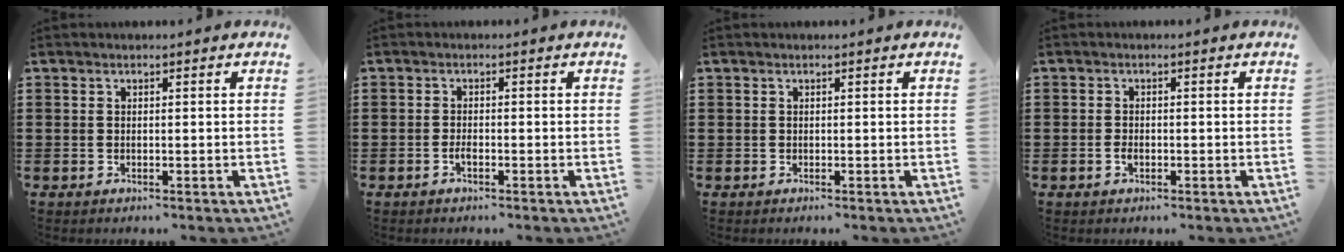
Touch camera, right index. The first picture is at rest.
{"total": 1.5, "force": [-0.7, 0.1, 1.3], "torque": [-0.026, -0.006, -0.010]}
{"total": 0.0}
{"total": 1.3, "force": [-0.5, 0.7, 1.0], "torque": [-0.021, -0.001, -0.008]}